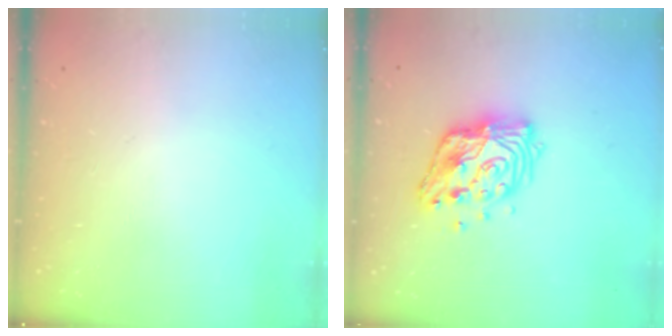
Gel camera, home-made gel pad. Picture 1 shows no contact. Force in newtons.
{"total": 14.1, "press": 14.1, "slide": 1.1}